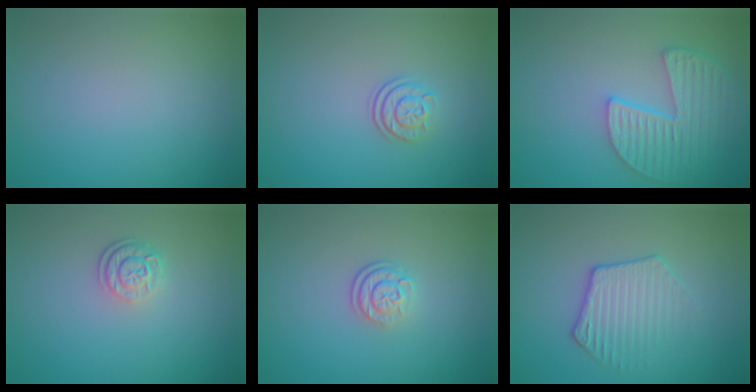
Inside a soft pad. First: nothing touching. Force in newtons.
{"total": 2.4, "press": 1.8, "slide": 1.5}
{"total": 5.3, "press": 4.3, "slide": 3.1}
{"total": 2.5, "press": 1.9, "slide": 1.6}
{"total": 2.6, "press": 1.9, "slide": 1.8}
{"total": 2.7, "press": 2.2, "slide": 1.6}